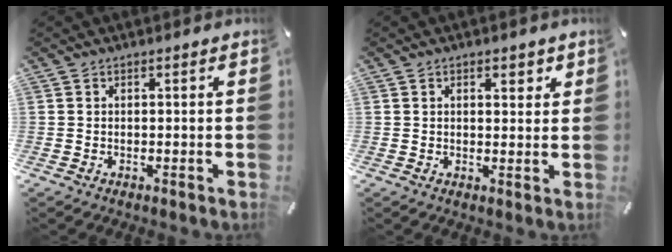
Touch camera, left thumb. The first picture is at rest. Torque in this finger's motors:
{"motor_torque": [0.65, 0.08, 0.29, -0.55, 0.08]}